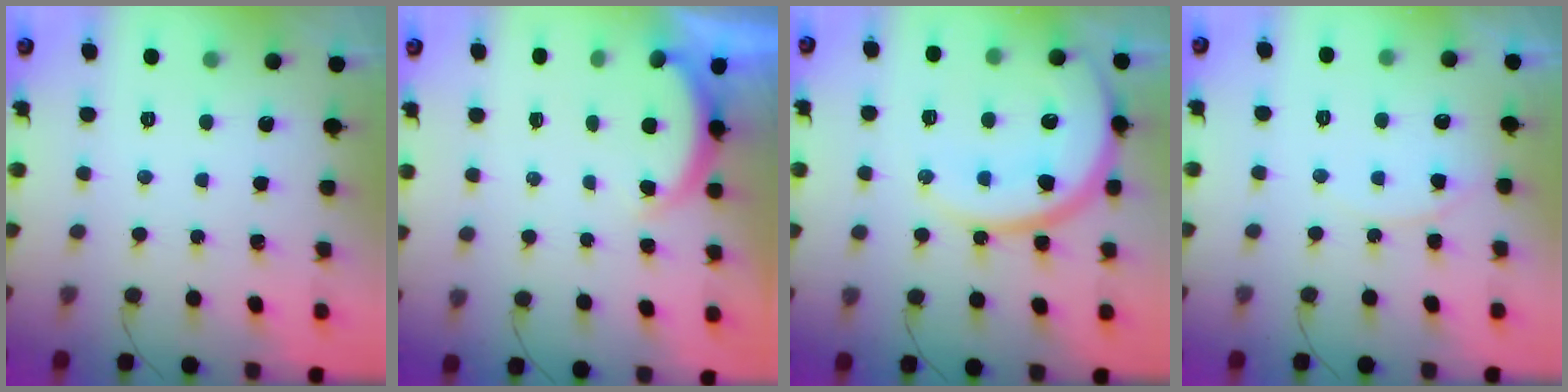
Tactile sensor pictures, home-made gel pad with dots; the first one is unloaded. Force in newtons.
{"total": 3.0, "press": 2.9, "slide": 0.6}
{"total": 18.7, "press": 18.6, "slide": 1.8}
{"total": 7.1, "press": 7.1, "slide": 0.5}